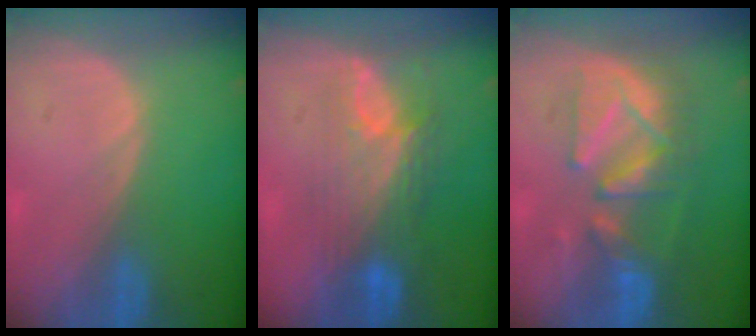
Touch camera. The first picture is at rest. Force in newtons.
{"total": 7.6, "press": 7.4, "slide": 1.5}
{"total": 9.0, "press": 9.0, "slide": 0.4}